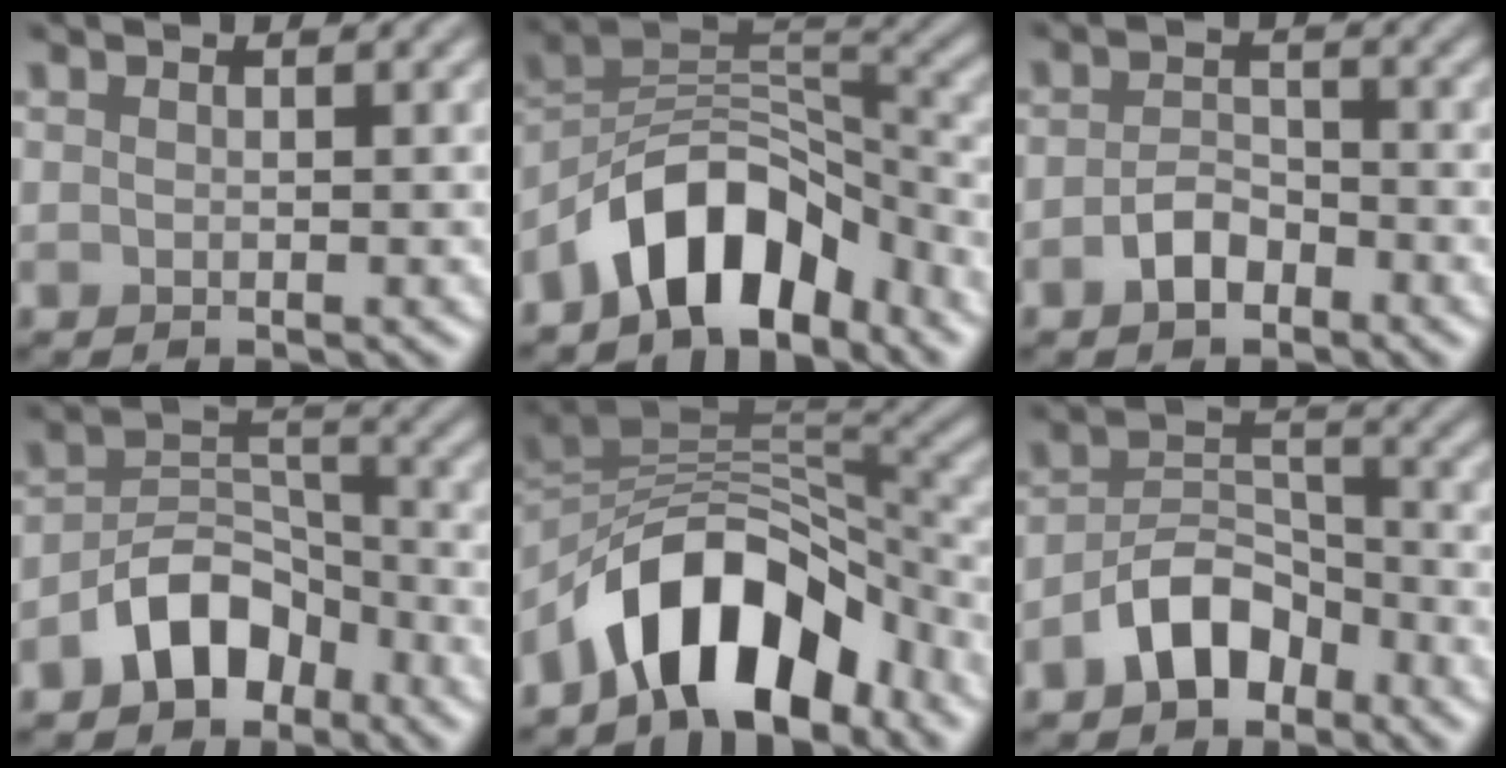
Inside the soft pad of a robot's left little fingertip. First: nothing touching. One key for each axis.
{"total": 8.5, "fx": -5.8, "fy": 4.2, "fz": 4.7, "tx": -0.057, "ty": 0.010, "tz": -0.111}
{"total": 2.6, "fx": -1.5, "fy": 1.5, "fz": 1.5, "tx": -0.026, "ty": 0.008, "tz": -0.031}
{"total": 5.9, "fx": -3.6, "fy": 3.6, "fz": 3.1, "tx": -0.041, "ty": 0.010, "tz": -0.072}
{"total": 10.6, "fx": -6.6, "fy": 5.1, "fz": 6.6, "tx": -0.086, "ty": 0.013, "tz": -0.122}
{"total": 5.3, "fx": -3.3, "fy": 3.0, "fz": 2.9, "tx": -0.042, "ty": 0.012, "tz": -0.068}